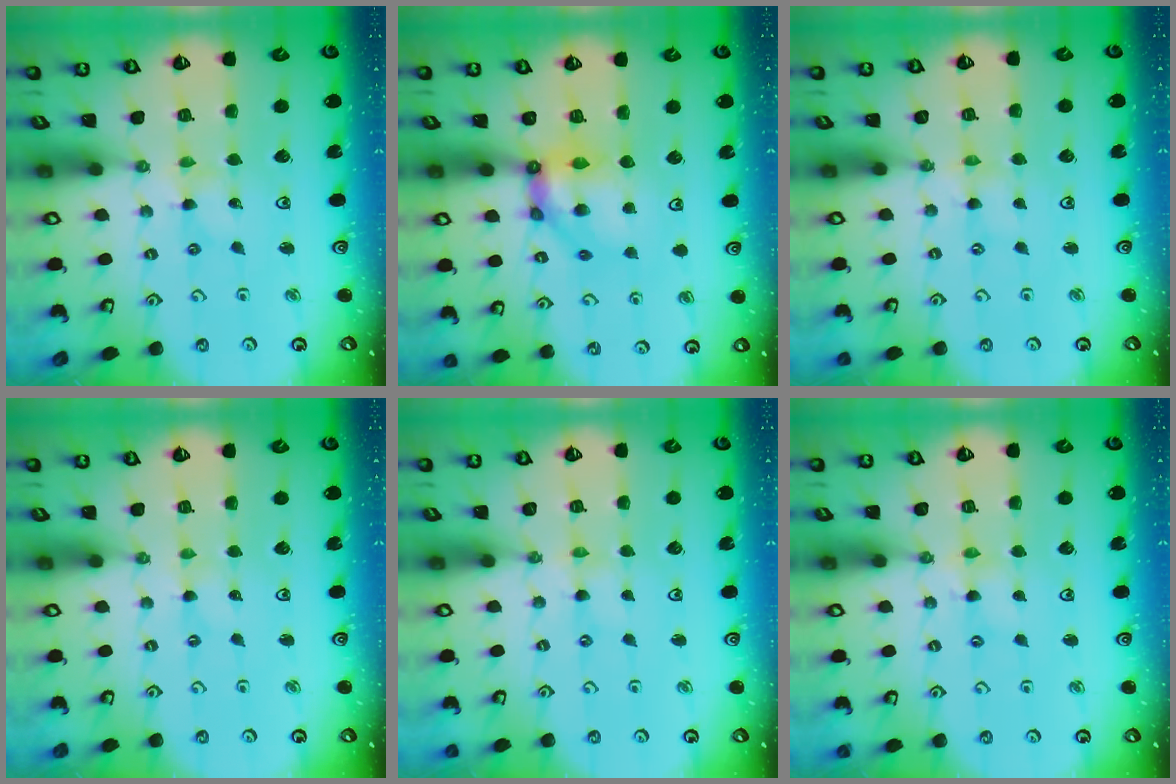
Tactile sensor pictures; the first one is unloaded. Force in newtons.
{"total": 10.4, "press": 10.4, "slide": 1.1}
{"total": 0.0}
{"total": 0.0}
{"total": 0.0}
{"total": 2.3, "press": 2.3, "slide": 0.3}